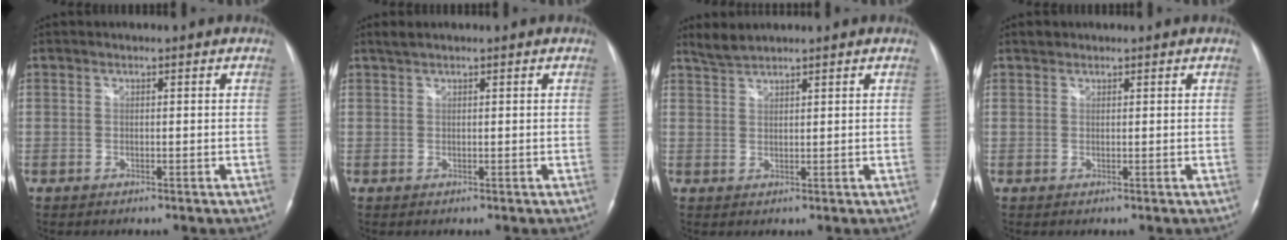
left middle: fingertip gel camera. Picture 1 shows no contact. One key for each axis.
{"total": 1.3, "fx": 1.1, "fy": 0.2, "fz": 0.6, "tx": -0.016, "ty": 0.014, "tz": 0.023}
{"total": 2.4, "fx": 2.4, "fy": 0.0, "fz": 0.4, "tx": -0.013, "ty": 0.010, "tz": 0.051}
{"total": 1.0, "fx": 0.8, "fy": 0.6, "fz": 0.1, "tx": -0.001, "ty": 0.009, "tz": 0.011}